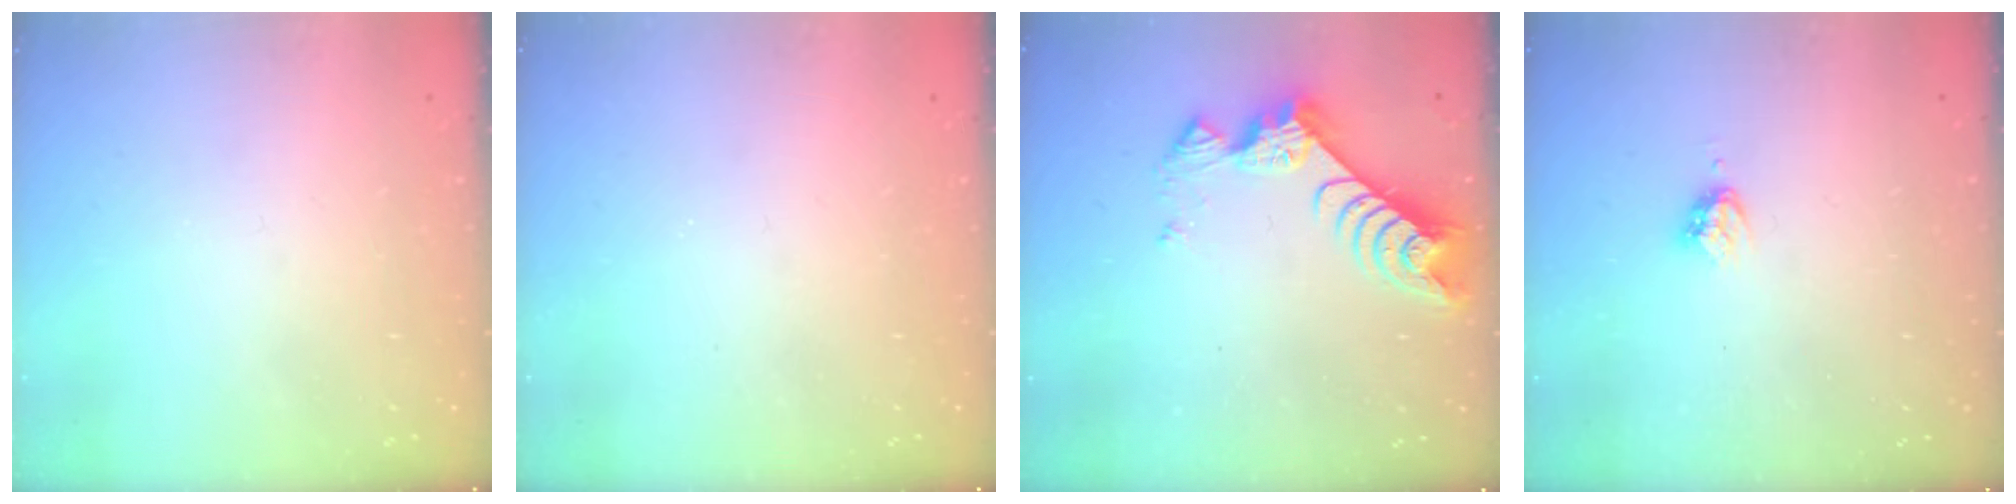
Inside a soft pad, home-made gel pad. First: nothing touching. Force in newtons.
{"total": 0.0}
{"total": 8.1, "press": 8.1, "slide": 0.7}
{"total": 3.5, "press": 3.5, "slide": 0.5}